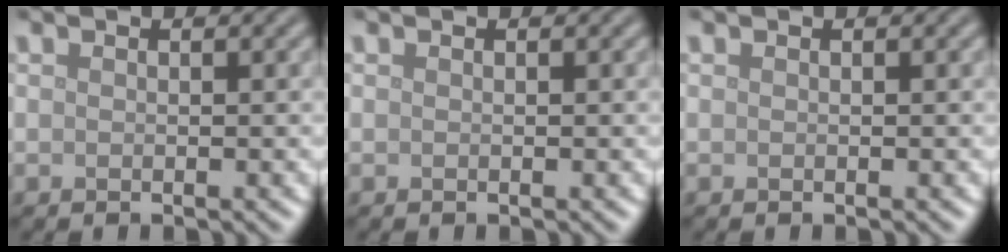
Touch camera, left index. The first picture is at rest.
{"total": 0.0}
{"total": 0.0}